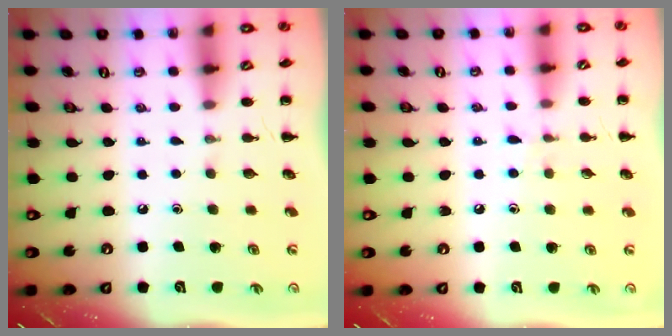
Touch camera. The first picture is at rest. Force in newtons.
{"total": 5.4, "press": 4.9, "slide": 2.1}